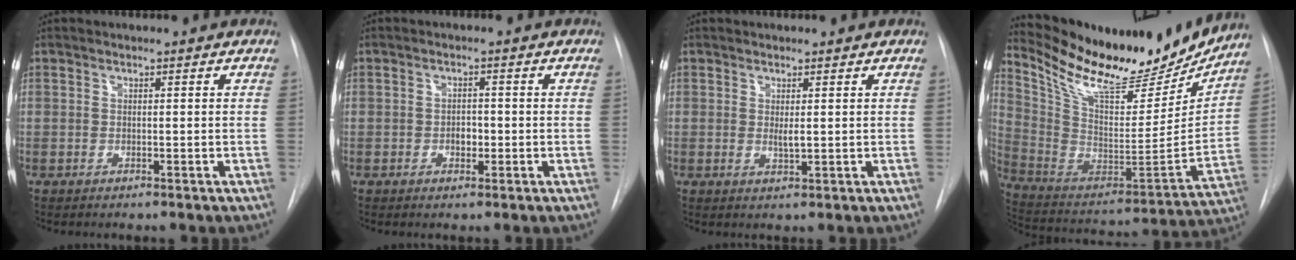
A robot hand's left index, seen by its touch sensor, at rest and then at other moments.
{"total": 2.0, "force": [-0.9, 1.3, 1.3], "torque": [-0.018, -0.001, -0.013]}
{"total": 1.2, "force": [0.0, 0.3, 1.2], "torque": [-0.024, -0.010, 0.003]}
{"total": 23.8, "force": [20.4, 6.5, 10.4], "torque": [-0.191, -0.032, 0.322]}